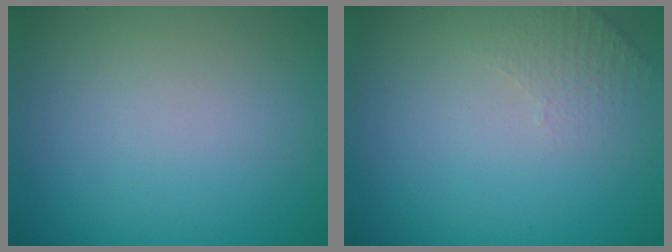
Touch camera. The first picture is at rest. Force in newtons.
{"total": 1.6, "press": 1.5, "slide": 0.4}